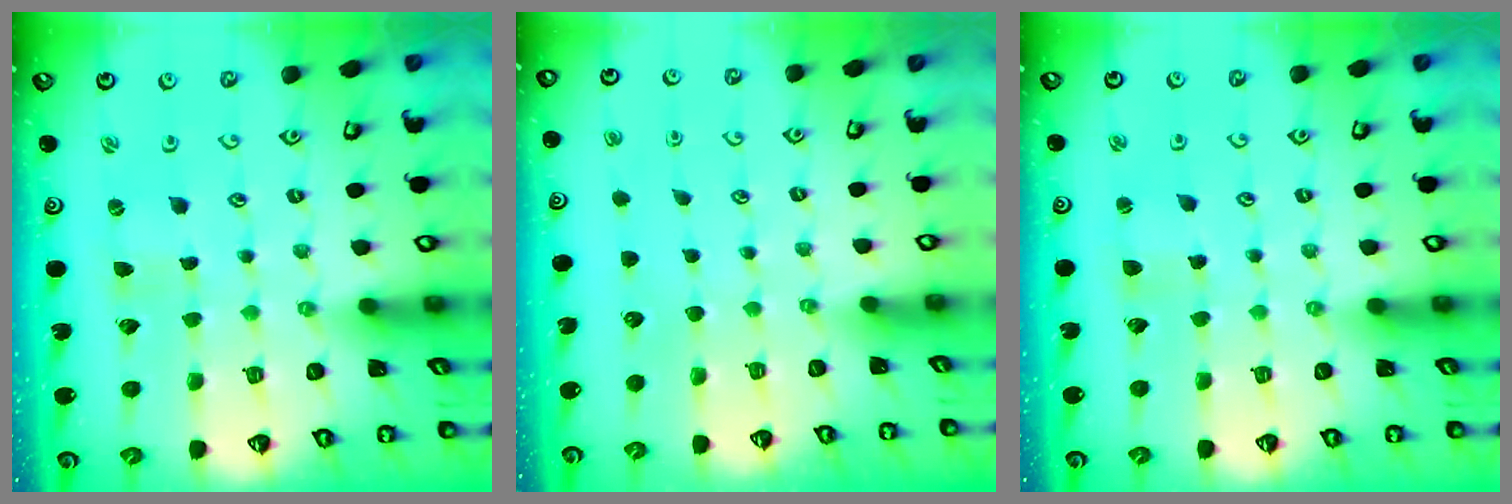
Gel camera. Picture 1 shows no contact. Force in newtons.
{"total": 0.0}
{"total": 2.9, "press": 2.9, "slide": 0.3}